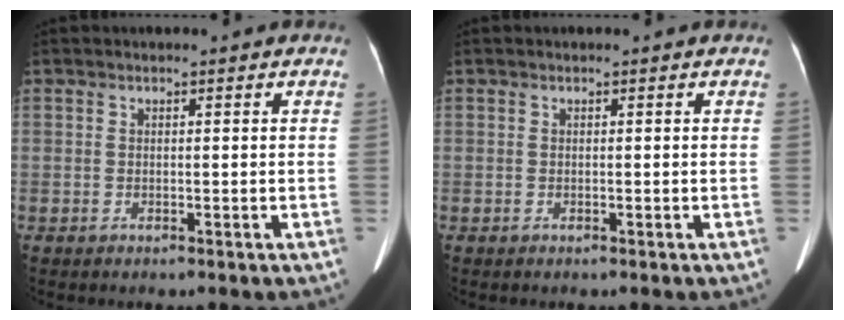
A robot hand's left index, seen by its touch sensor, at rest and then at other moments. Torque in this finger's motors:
{"motor_torque": [-0.02, 0.00, 0.00, -0.01]}